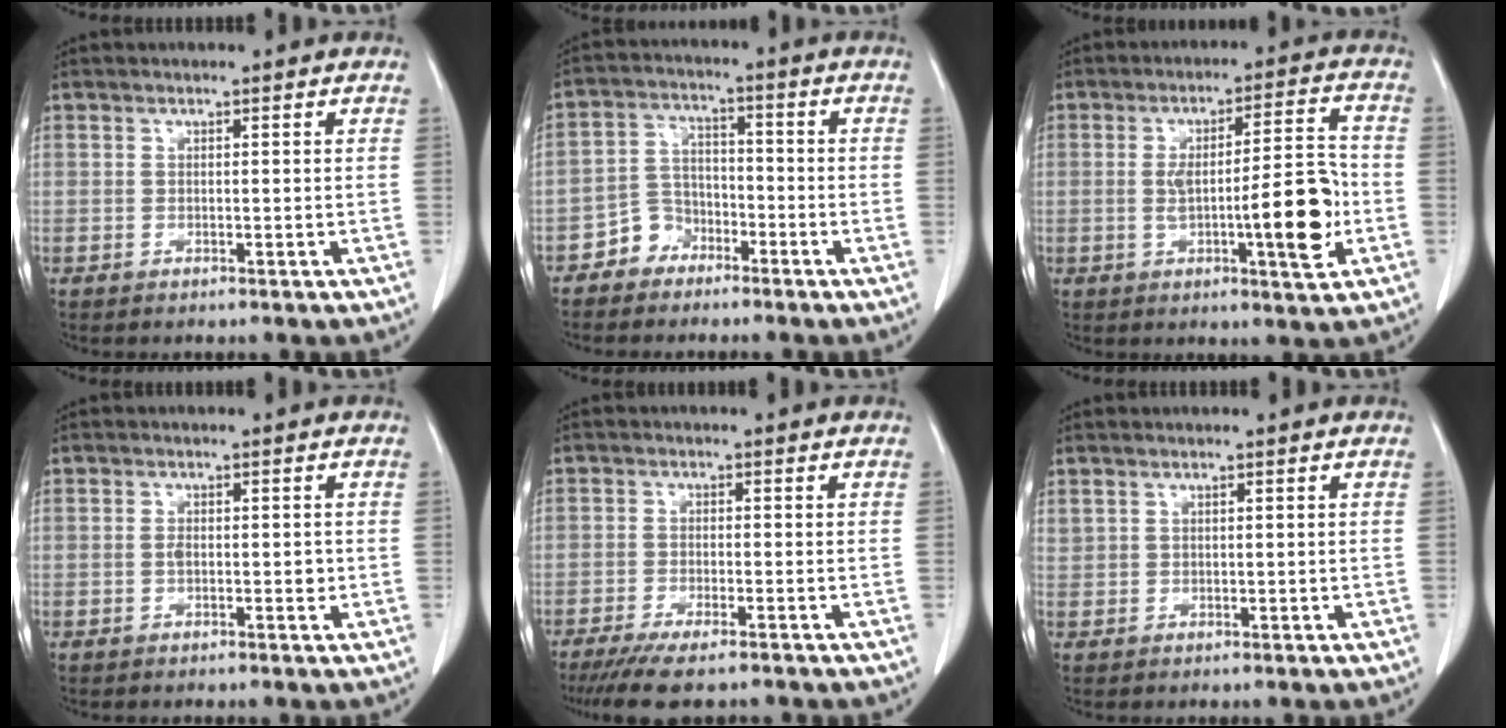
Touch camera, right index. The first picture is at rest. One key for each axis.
{"total": 5.2, "fx": -3.5, "fy": 3.9, "fz": 0.8, "tx": -0.008, "ty": 0.014, "tz": -0.065}
{"total": 12.3, "fx": -2.3, "fy": 1.8, "fz": 12.0, "tx": -0.181, "ty": 0.010, "tz": -0.030}
{"total": 2.1, "fx": -0.2, "fy": 1.1, "fz": 1.8, "tx": -0.032, "ty": 0.001, "tz": -0.002}
{"total": 7.7, "fx": -6.1, "fy": 1.1, "fz": 4.6, "tx": -0.070, "ty": -0.016, "tz": -0.096}
{"total": 1.0, "fx": 0.7, "fy": 0.5, "fz": 0.3, "tx": -0.005, "ty": 0.006, "tz": 0.019}